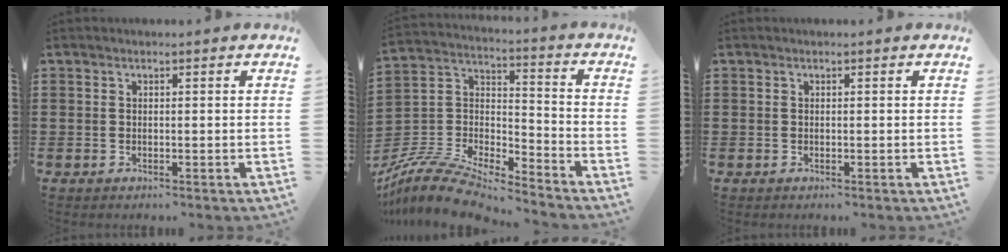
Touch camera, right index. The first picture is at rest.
{"total": 9.6, "force": [-8.8, 1.9, 3.3], "torque": [-0.077, 0.007, -0.180]}
{"total": 0.0}